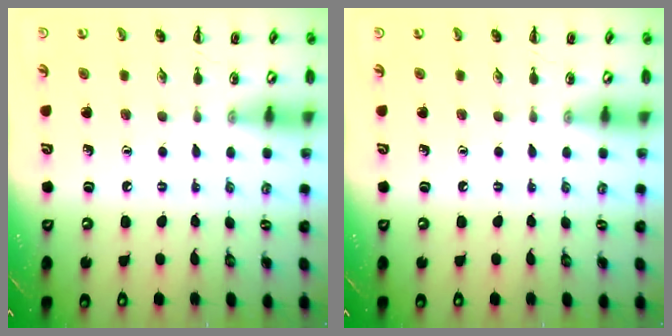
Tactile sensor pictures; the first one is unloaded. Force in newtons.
{"total": 0.0}